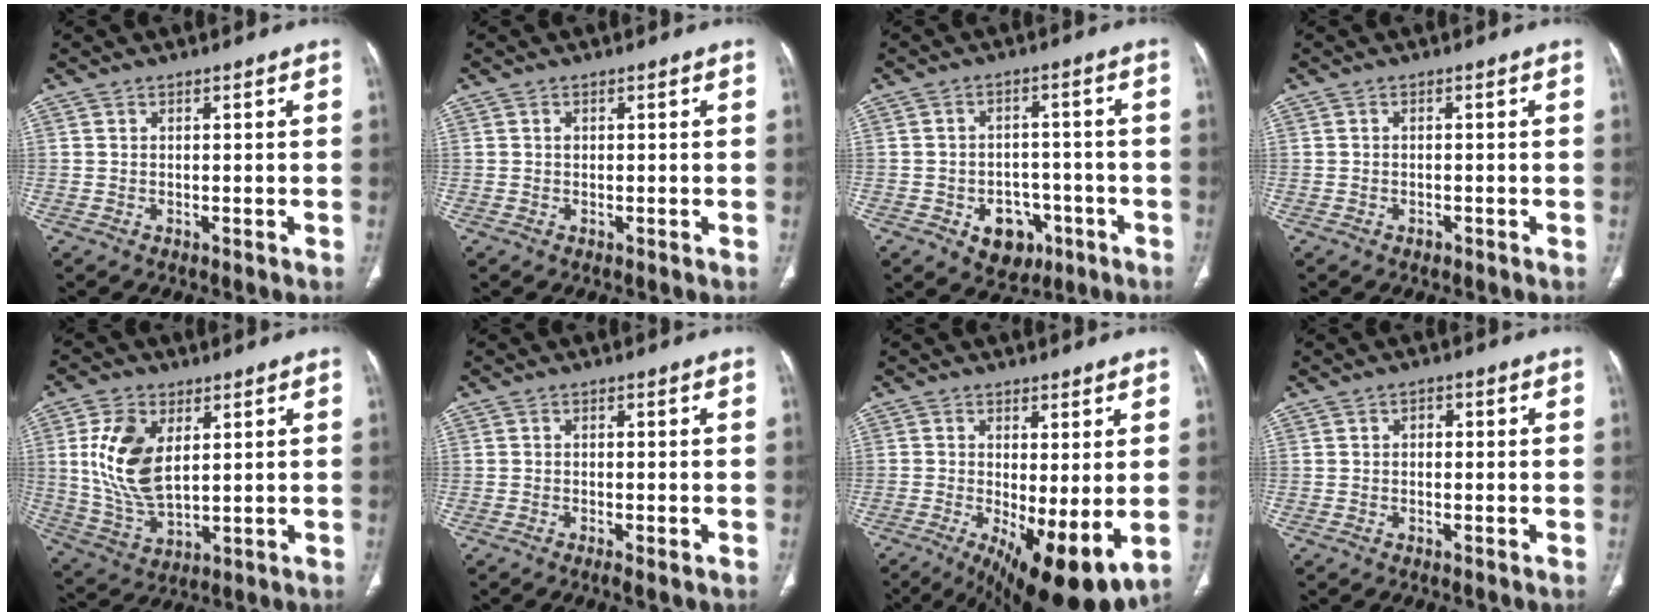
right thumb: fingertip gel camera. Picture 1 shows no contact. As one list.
[{"total": 0.6, "force": [0.2, 0.5, 0.4], "torque": [-0.005, 0.001, 0.004]}, {"total": 8.5, "force": [-3.8, 6.4, 4.2], "torque": [-0.026, 0.031, -0.045]}, {"total": 0.9, "force": [-0.6, 0.6, 0.4], "torque": [-0.006, 0.002, -0.009]}, {"total": 13.3, "force": [3.6, 7.5, 10.4], "torque": [-0.202, -0.018, 0.078]}, {"total": 1.8, "force": [-0.9, 0.4, 1.5], "torque": [-0.027, -0.003, -0.016]}, {"total": 13.6, "force": [-3.1, 4.4, 12.5], "torque": [-0.192, -0.024, -0.031]}, {"total": 1.4, "force": [0.2, 1.1, 0.9], "torque": [-0.007, 0.005, 0.000]}]